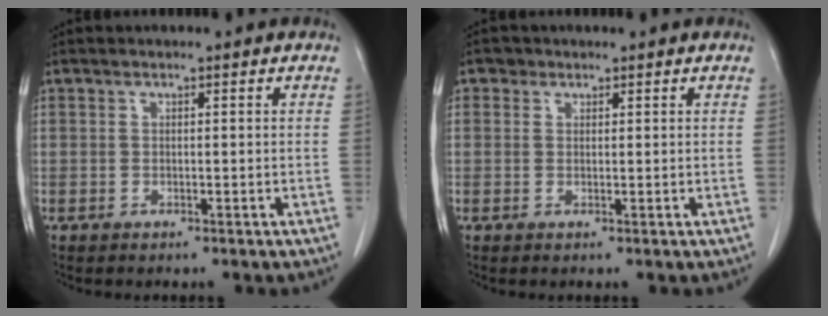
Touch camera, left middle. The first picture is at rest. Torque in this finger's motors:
{"motor_torque": [-0.06, 0.08, -0.05, 0.01]}